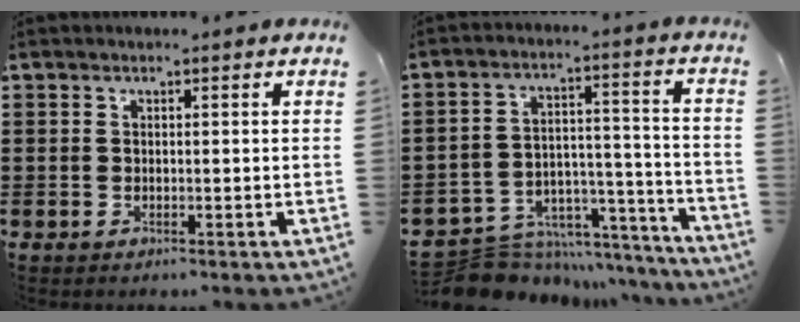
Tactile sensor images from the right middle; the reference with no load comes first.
{"total": 7.6, "force": [-6.9, 2.8, 1.4], "torque": [-0.023, 0.016, -0.126]}